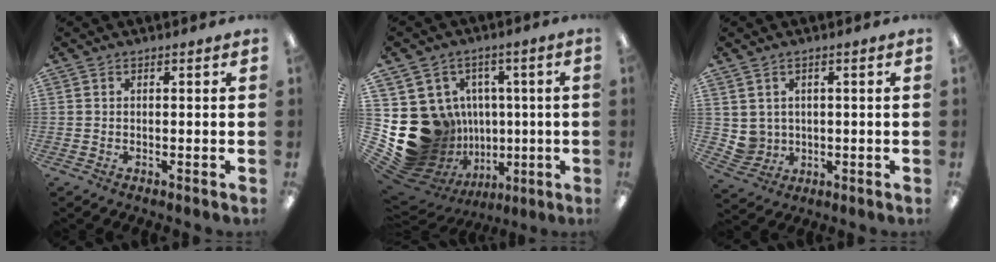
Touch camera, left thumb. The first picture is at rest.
{"total": 16.6, "force": [-1.3, 15.3, 6.3], "torque": [-0.133, -0.014, 0.019]}
{"total": 4.0, "force": [1.5, 3.6, 0.3], "torque": [-0.020, 0.000, 0.032]}